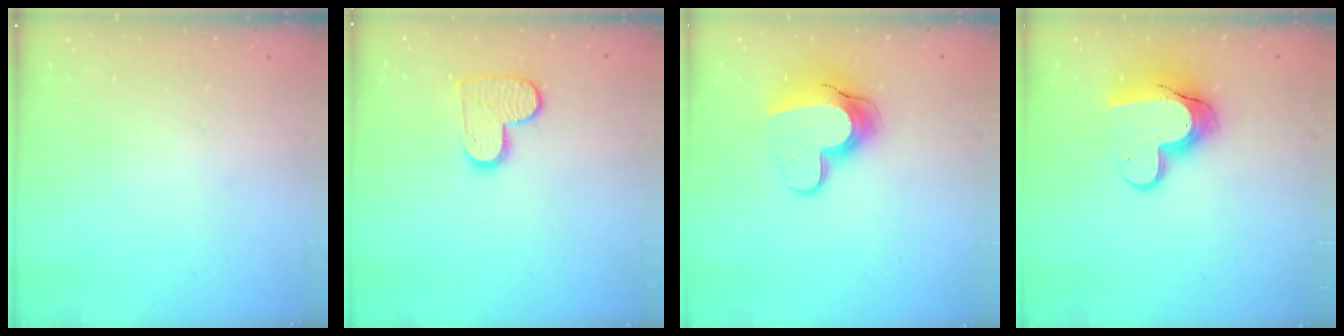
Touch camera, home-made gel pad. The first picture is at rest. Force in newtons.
{"total": 9.6, "press": 9.6, "slide": 0.6}
{"total": 13.1, "press": 13.0, "slide": 1.2}
{"total": 11.8, "press": 11.8, "slide": 1.0}